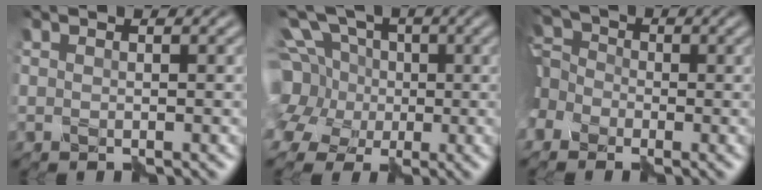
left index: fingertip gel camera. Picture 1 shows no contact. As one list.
[{"total": 12.9, "force": [0.4, 11.4, 6.0], "torque": [-0.167, 0.026, -0.026]}, {"total": 8.1, "force": [-3.2, 6.7, 3.3], "torque": [-0.102, 0.011, -0.084]}]